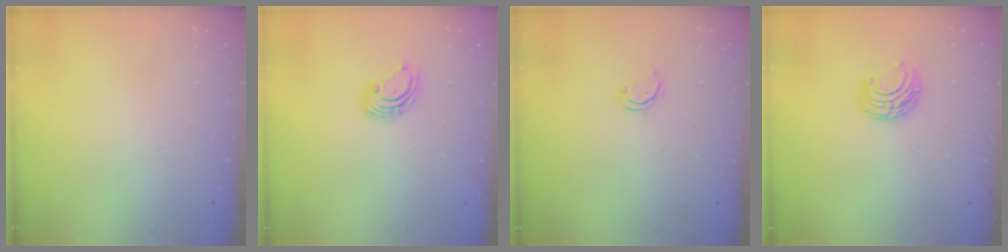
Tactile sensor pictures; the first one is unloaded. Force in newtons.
{"total": 2.7, "press": 2.7, "slide": 0.3}
{"total": 2.7, "press": 2.6, "slide": 0.3}
{"total": 7.6, "press": 7.5, "slide": 0.6}